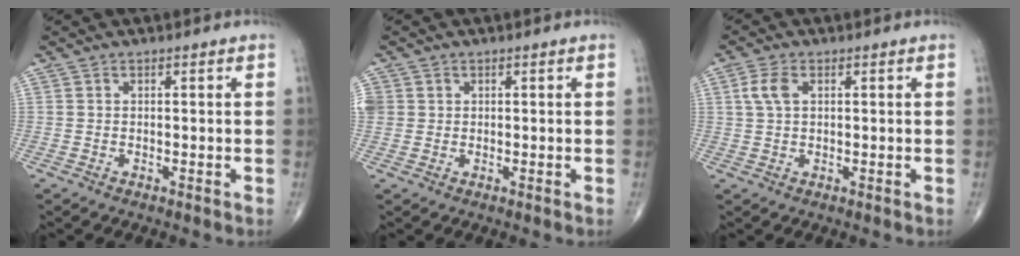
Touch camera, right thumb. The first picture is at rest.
{"total": 3.4, "force": [0.7, 3.2, 1.1], "torque": [-0.025, 0.009, 0.020]}
{"total": 3.8, "force": [1.1, 2.2, 2.9], "torque": [-0.068, 0.007, 0.021]}